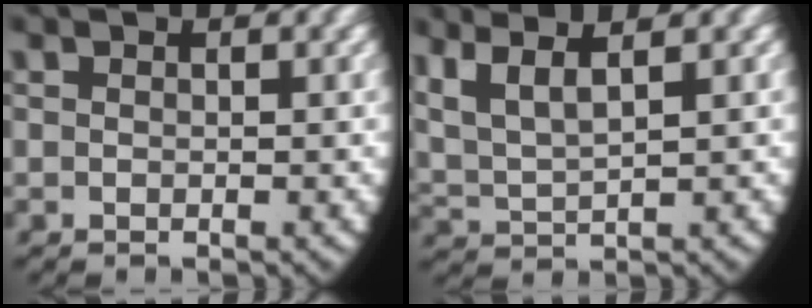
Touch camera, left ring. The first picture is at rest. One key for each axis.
{"total": 7.6, "fx": 2.9, "fy": 5.4, "fz": 4.5, "tx": -0.116, "ty": 0.004, "tz": 0.044}